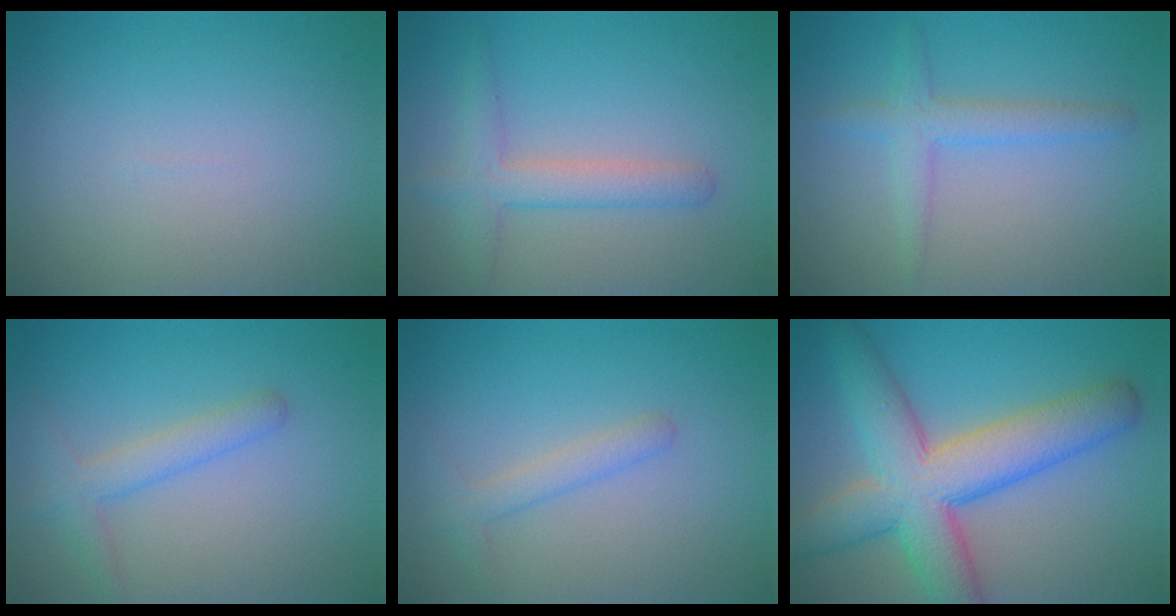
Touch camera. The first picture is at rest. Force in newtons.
{"total": 2.8, "press": 2.8, "slide": 0.1}
{"total": 2.6, "press": 2.6, "slide": 0.1}
{"total": 2.5, "press": 2.5, "slide": 0.1}
{"total": 1.8, "press": 1.8, "slide": 0.0}
{"total": 9.4, "press": 9.4, "slide": 0.2}